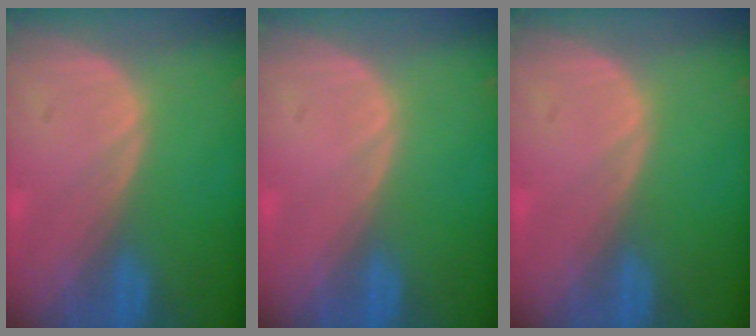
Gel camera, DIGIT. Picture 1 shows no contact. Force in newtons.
{"total": 0.0}
{"total": 0.0}